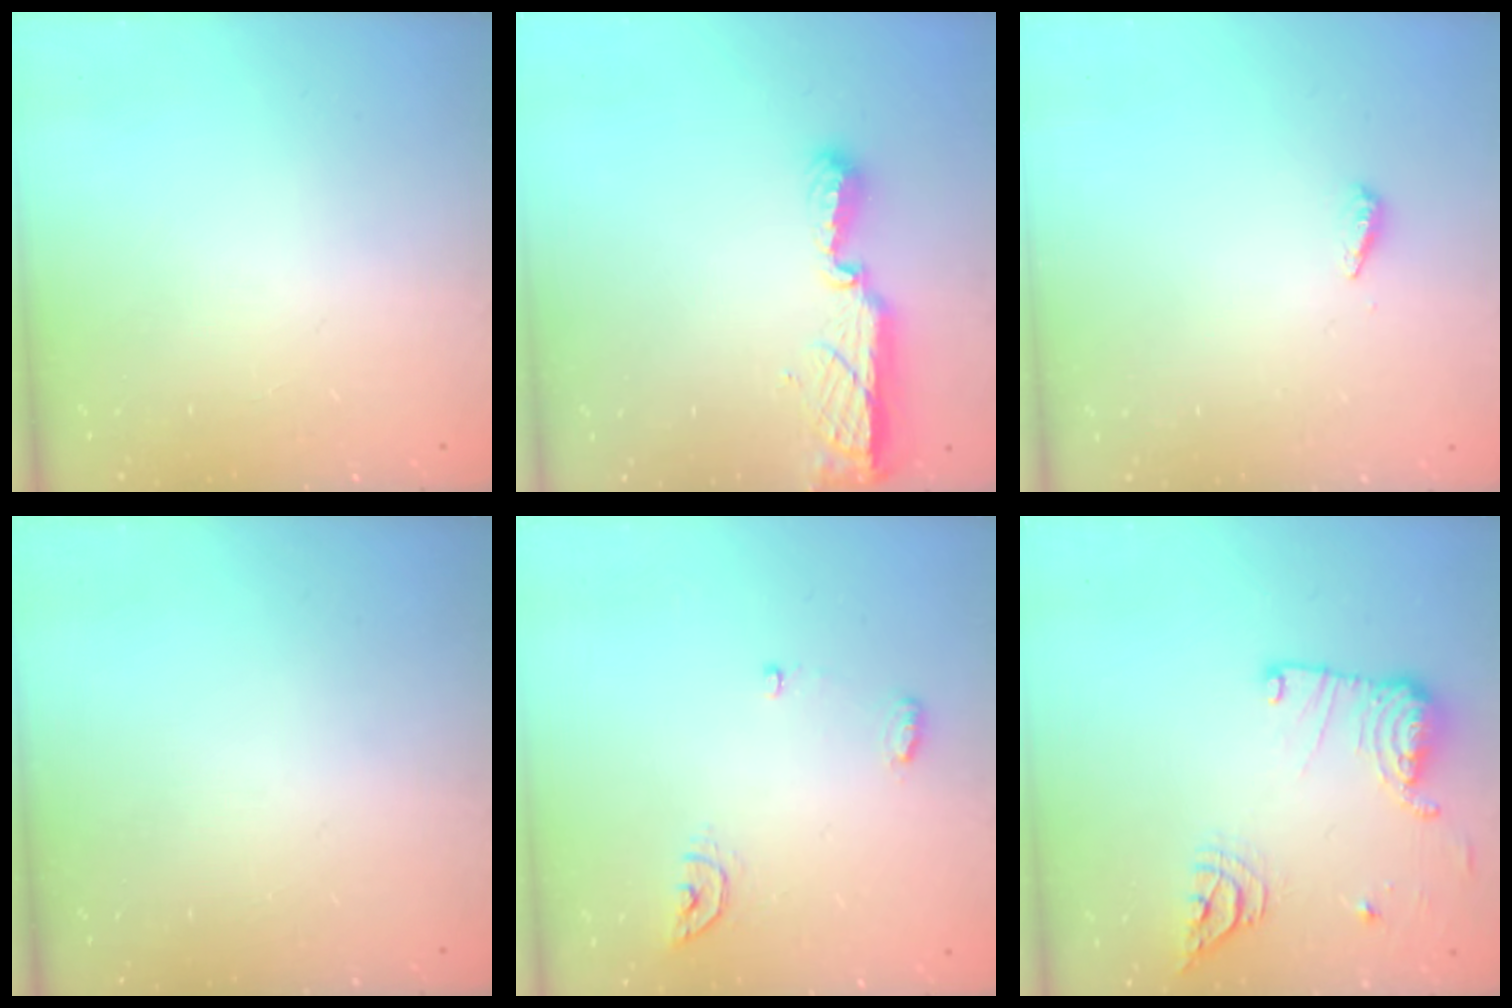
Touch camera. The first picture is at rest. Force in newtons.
{"total": 8.3, "press": 8.3, "slide": 0.7}
{"total": 2.9, "press": 2.9, "slide": 0.3}
{"total": 0.0}
{"total": 5.5, "press": 5.5, "slide": 0.5}
{"total": 15.8, "press": 15.0, "slide": 4.9}